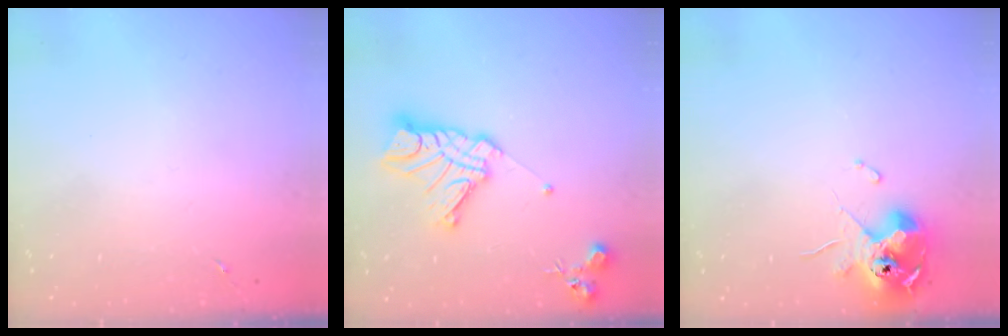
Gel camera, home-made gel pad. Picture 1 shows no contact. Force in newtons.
{"total": 16.1, "press": 16.0, "slide": 1.6}
{"total": 10.8, "press": 10.7, "slide": 1.7}